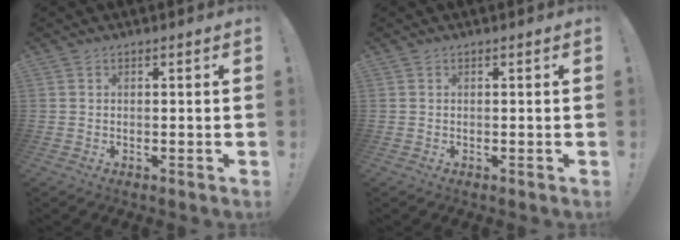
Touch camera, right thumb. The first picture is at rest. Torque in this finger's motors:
{"motor_torque": [0.00, 0.00, -0.01, 0.01, 0.00]}